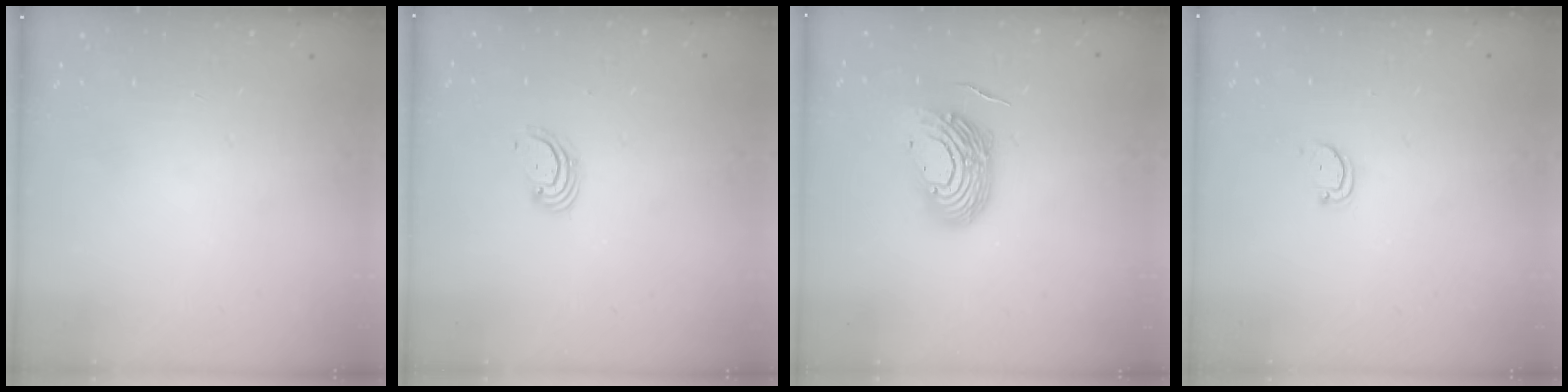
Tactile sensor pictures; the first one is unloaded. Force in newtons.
{"total": 2.6, "press": 2.6, "slide": 0.3}
{"total": 12.6, "press": 12.5, "slide": 1.7}
{"total": 2.3, "press": 2.3, "slide": 0.4}